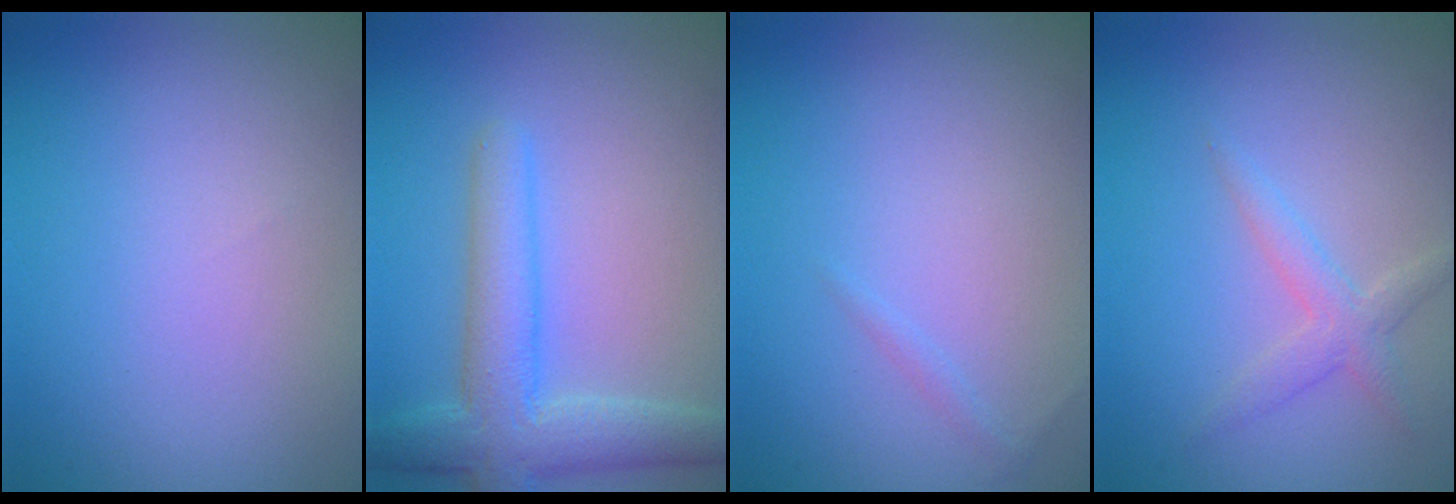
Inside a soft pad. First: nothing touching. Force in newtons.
{"total": 5.1, "press": 5.1, "slide": 0.1}
{"total": 0.5, "press": 0.5, "slide": 0.0}
{"total": 2.0, "press": 2.0, "slide": 0.0}